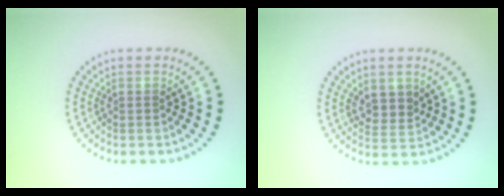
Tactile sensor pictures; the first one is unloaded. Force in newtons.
{"total": 2.2, "press": 2.0, "slide": 0.9}